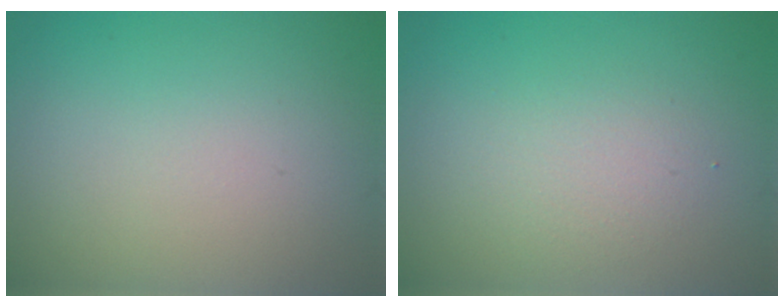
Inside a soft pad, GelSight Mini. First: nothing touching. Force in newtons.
{"total": 2.0, "press": 2.0, "slide": 0.1}